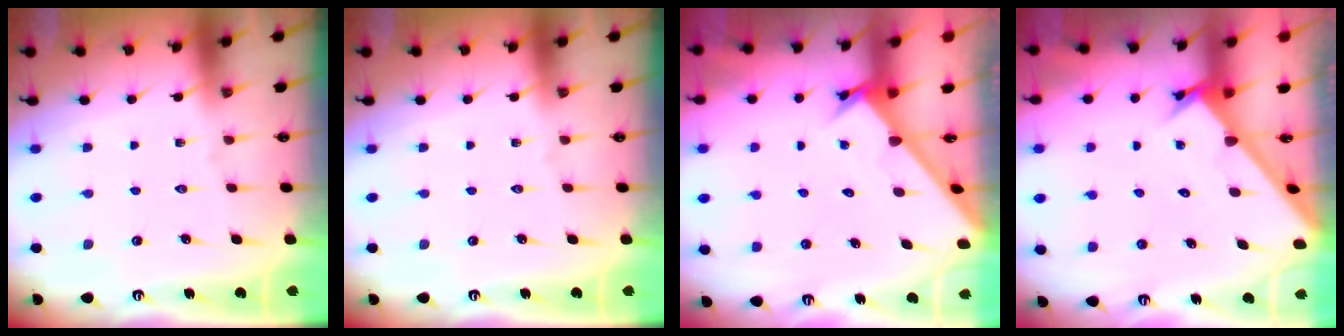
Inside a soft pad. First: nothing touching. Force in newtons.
{"total": 0.0}
{"total": 2.6, "press": 2.6, "slide": 0.3}
{"total": 2.2, "press": 2.2, "slide": 0.1}